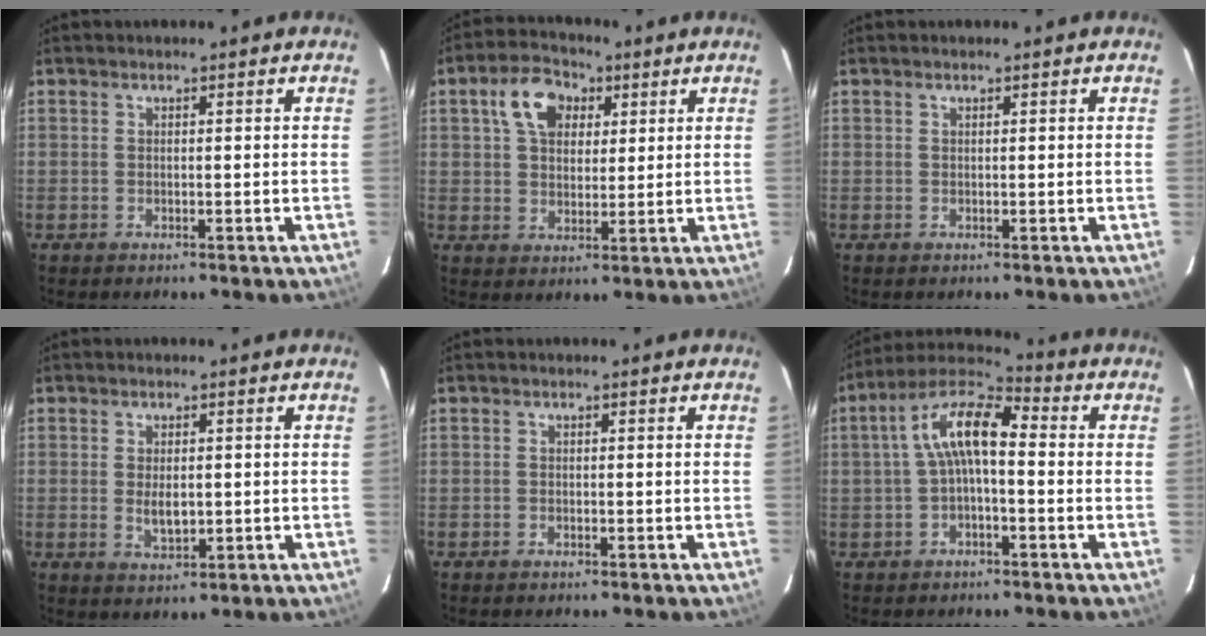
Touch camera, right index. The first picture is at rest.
{"total": 9.1, "force": [3.6, 6.1, 5.7], "torque": [-0.108, 0.028, 0.062]}
{"total": 0.0}
{"total": 4.1, "force": [-0.3, 2.2, 3.4], "torque": [-0.058, -0.008, 0.001]}
{"total": 0.7, "force": [-0.5, 0.4, 0.0], "torque": [0.000, 0.003, -0.011]}
{"total": 9.8, "force": [-0.1, 3.8, 9.0], "torque": [-0.180, 0.030, -0.007]}